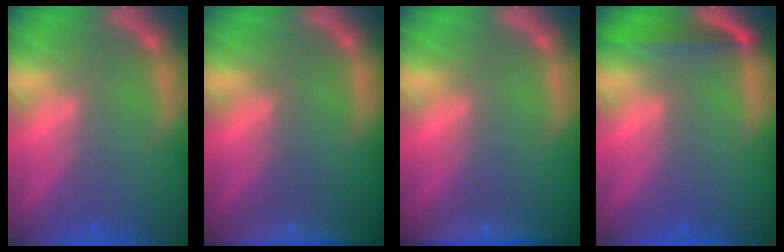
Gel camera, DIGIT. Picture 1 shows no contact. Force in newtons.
{"total": 5.5}
{"total": 4.0}
{"total": 3.4}